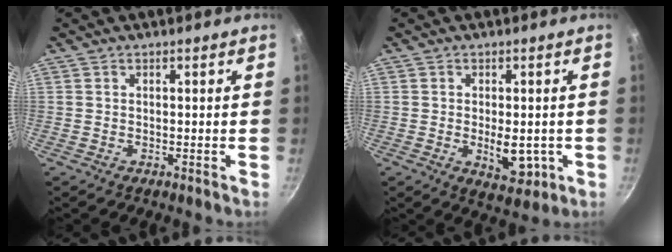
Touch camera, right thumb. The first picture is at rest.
{"total": 6.6, "force": [-1.1, 3.6, 5.4], "torque": [-0.063, -0.007, -0.007]}